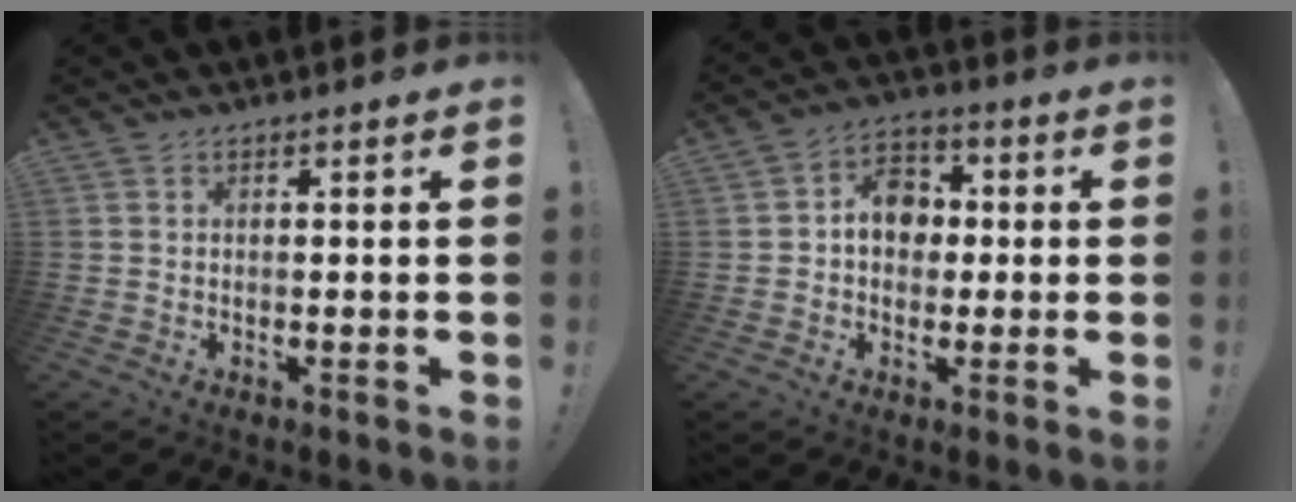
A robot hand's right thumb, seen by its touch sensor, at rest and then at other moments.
{"total": 9.6, "force": [0.6, 7.8, 5.4], "torque": [-0.078, 0.013, 0.017]}